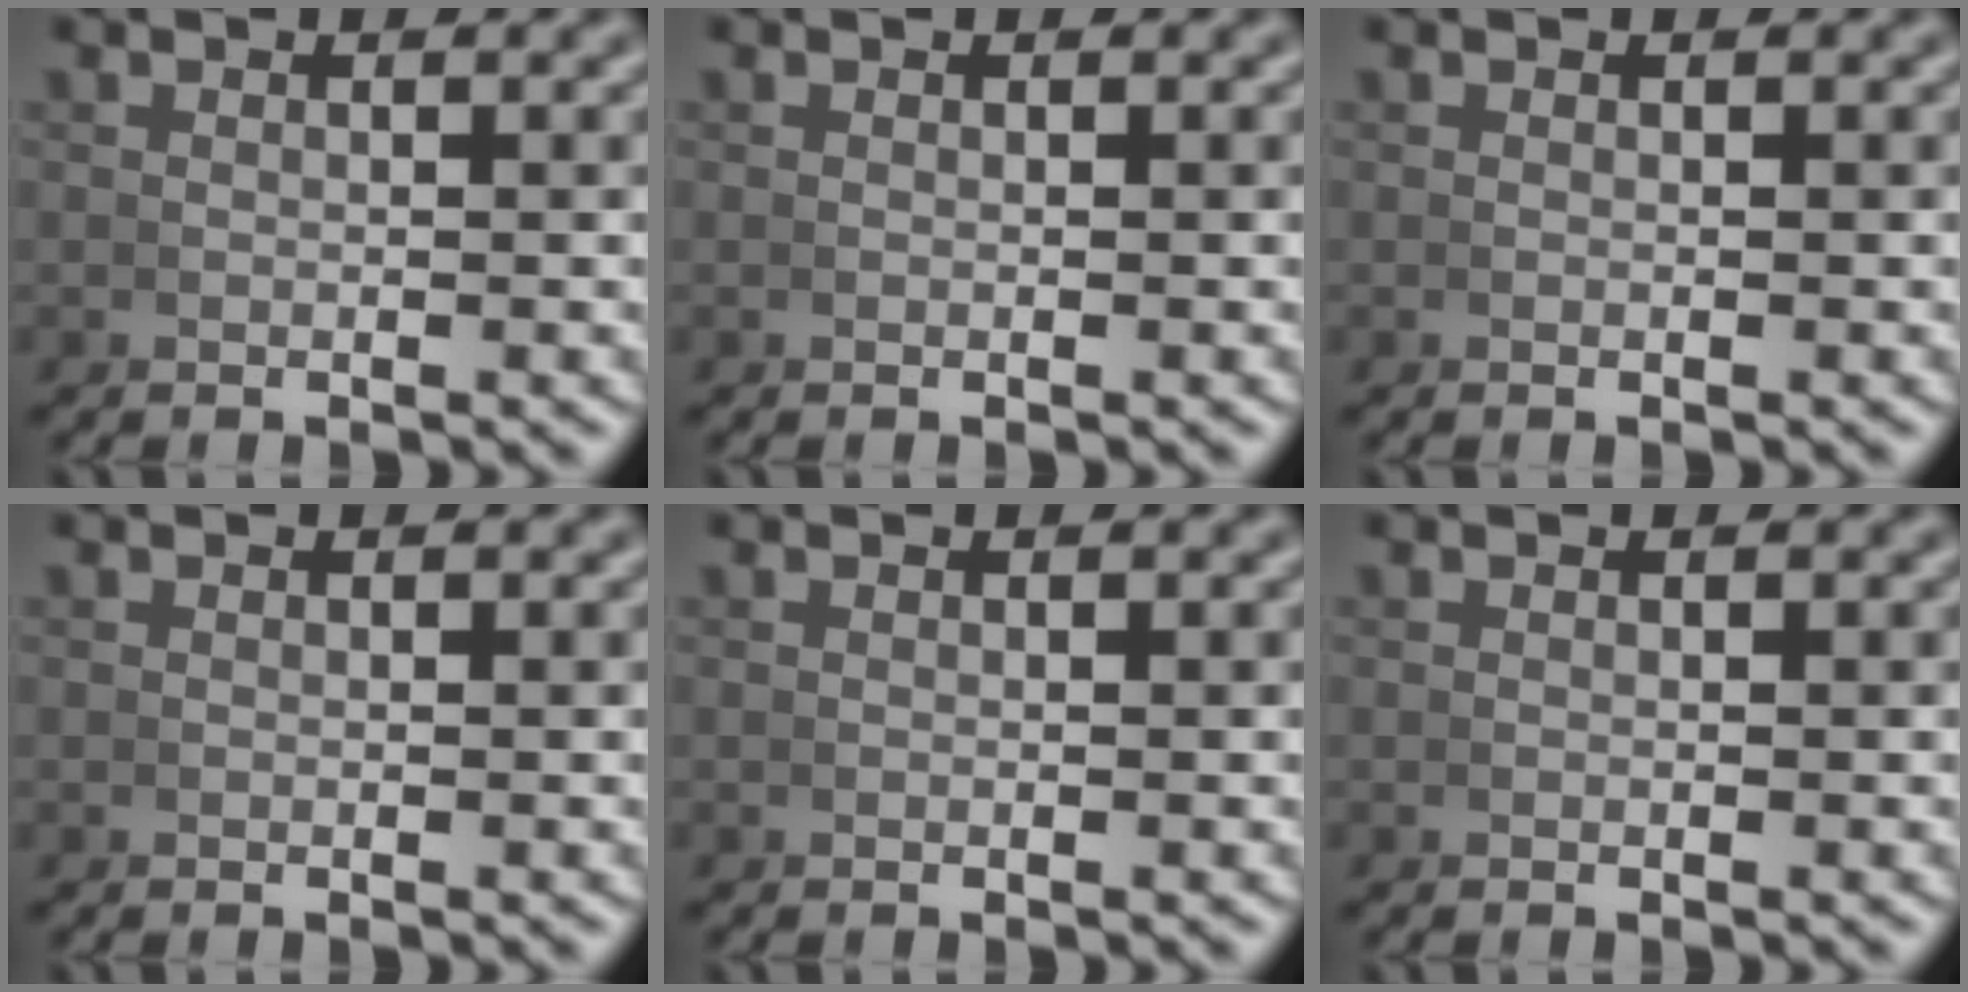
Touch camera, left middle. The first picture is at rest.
{"total": 0.0}
{"total": 0.0}
{"total": 0.0}
{"total": 0.0}
{"total": 0.0}